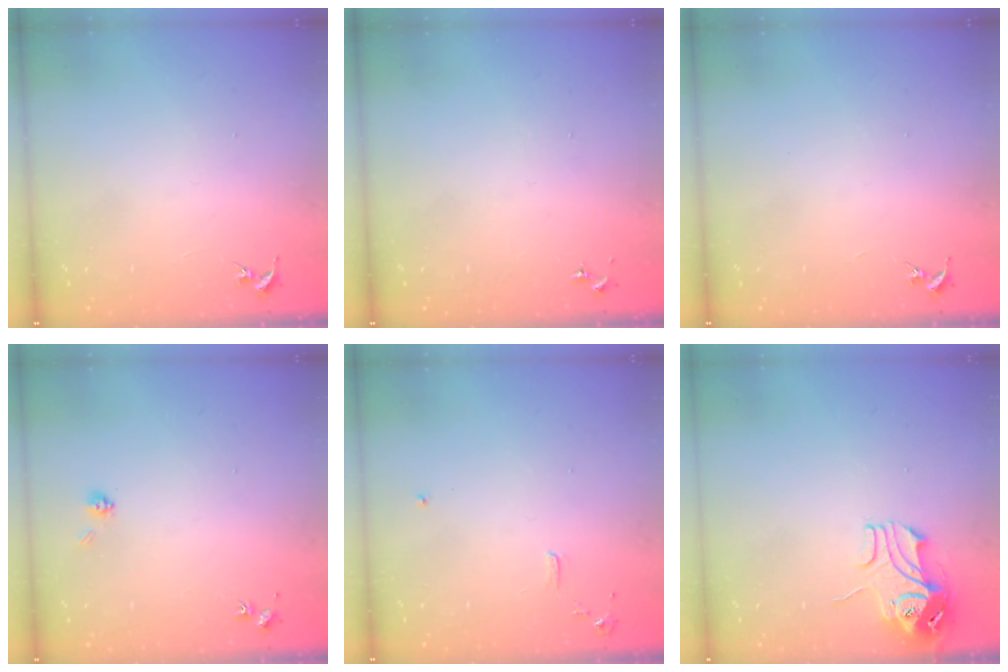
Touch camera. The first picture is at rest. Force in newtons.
{"total": 0.0}
{"total": 0.0}
{"total": 4.0, "press": 3.8, "slide": 1.4}
{"total": 6.0, "press": 6.0, "slide": 0.7}
{"total": 10.9, "press": 10.9, "slide": 1.1}